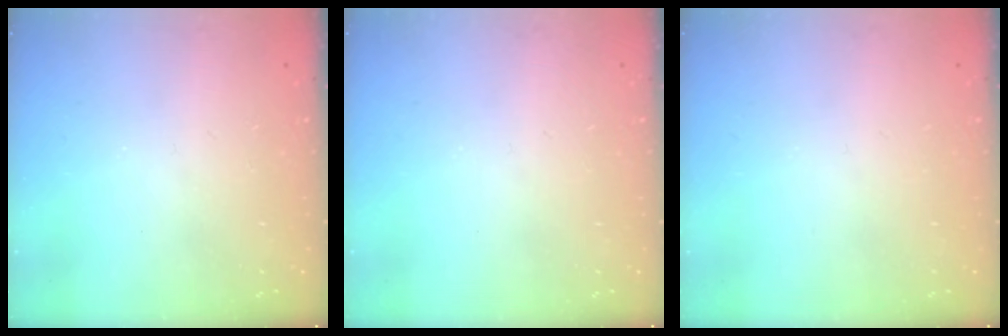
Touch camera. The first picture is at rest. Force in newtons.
{"total": 0.0}
{"total": 0.0}